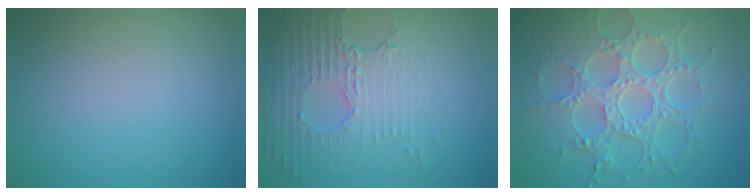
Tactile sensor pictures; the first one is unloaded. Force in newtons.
{"total": 5.3, "press": 3.3, "slide": 4.1}
{"total": 8.7, "press": 6.5, "slide": 5.7}